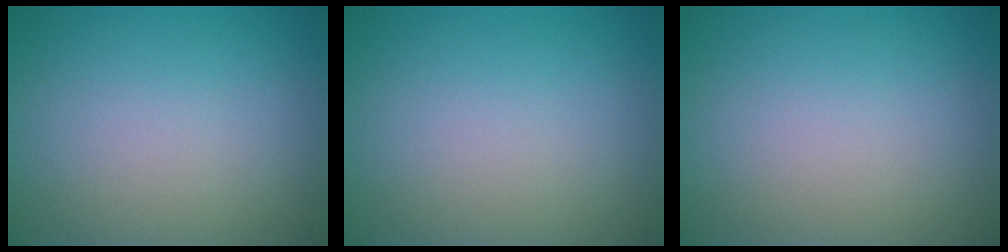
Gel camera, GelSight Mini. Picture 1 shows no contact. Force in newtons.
{"total": 0.0}
{"total": 0.0}